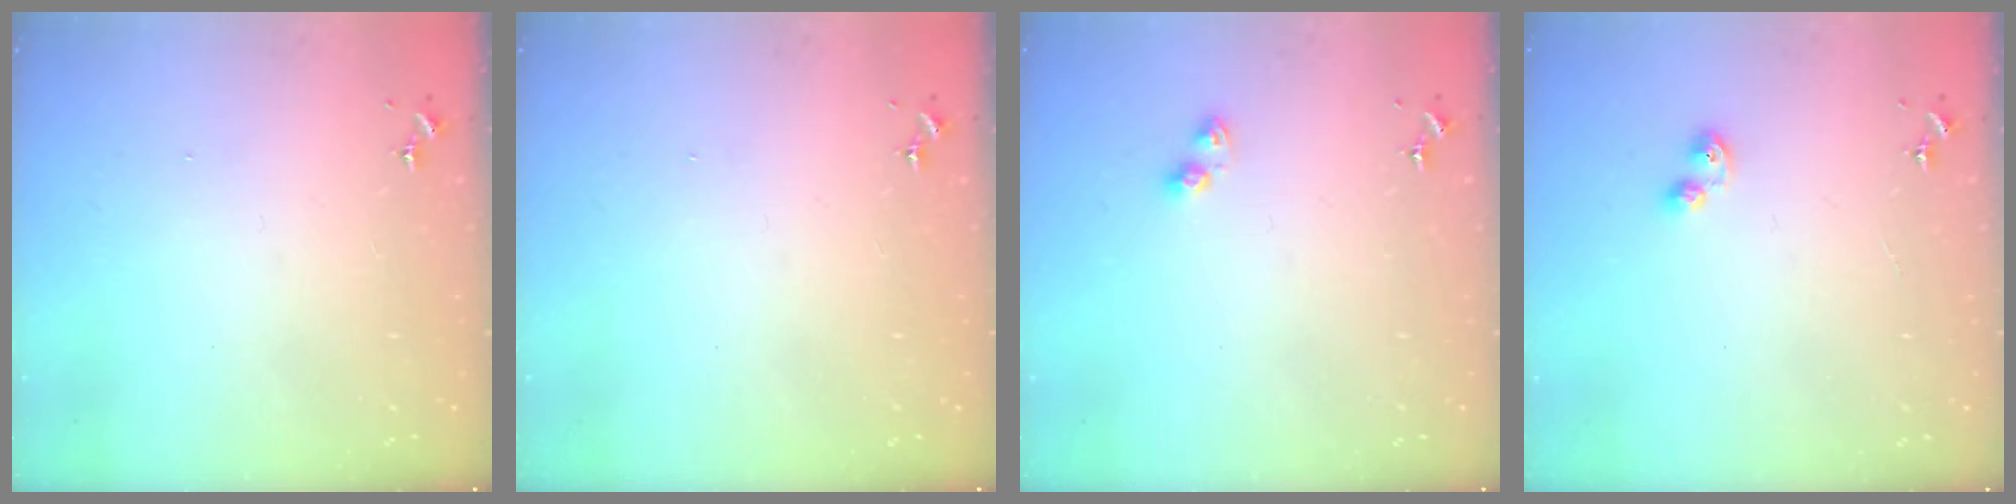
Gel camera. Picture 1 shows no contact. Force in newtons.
{"total": 0.0}
{"total": 5.0, "press": 5.0, "slide": 0.5}
{"total": 3.5, "press": 3.5, "slide": 0.4}